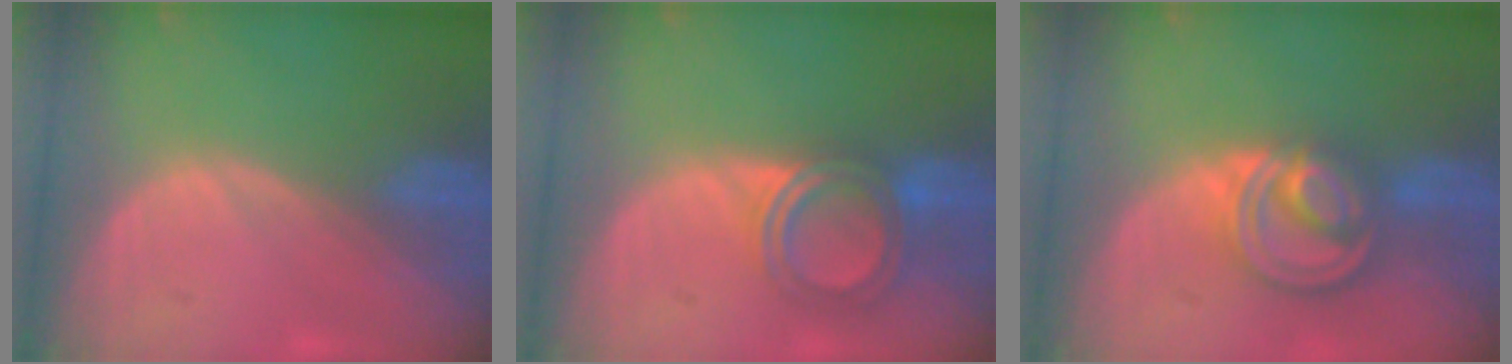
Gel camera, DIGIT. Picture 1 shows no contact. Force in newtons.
{"total": 6.0, "press": 5.6, "slide": 2.0}
{"total": 8.5, "press": 7.1, "slide": 4.6}